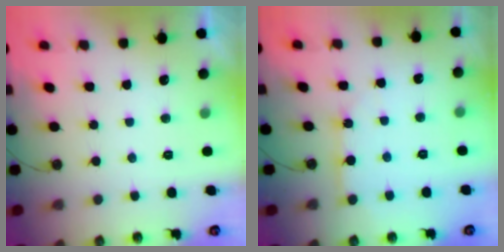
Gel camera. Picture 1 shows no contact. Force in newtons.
{"total": 5.2, "press": 5.2, "slide": 0.5}